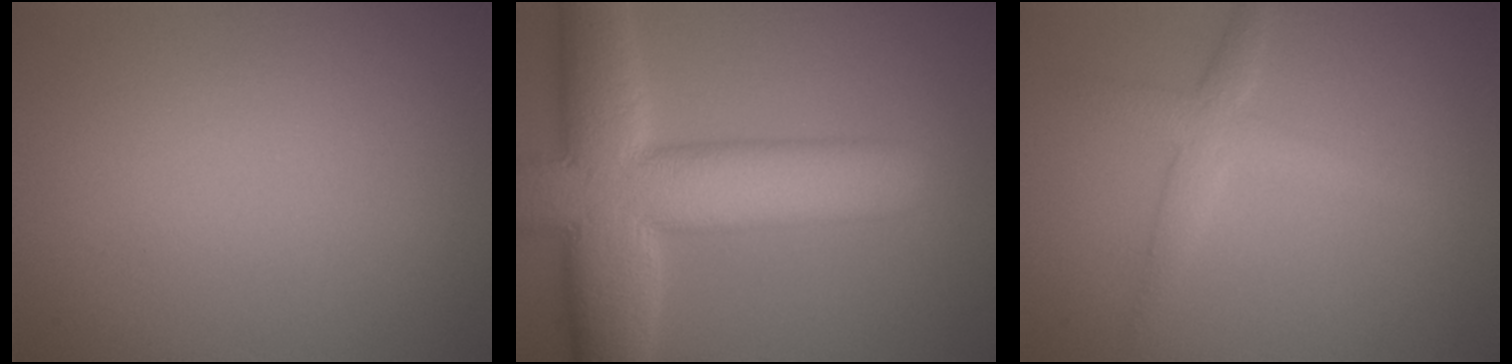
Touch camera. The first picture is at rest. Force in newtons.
{"total": 13.1, "press": 13.1, "slide": 0.6}
{"total": 2.7, "press": 2.7, "slide": 0.0}